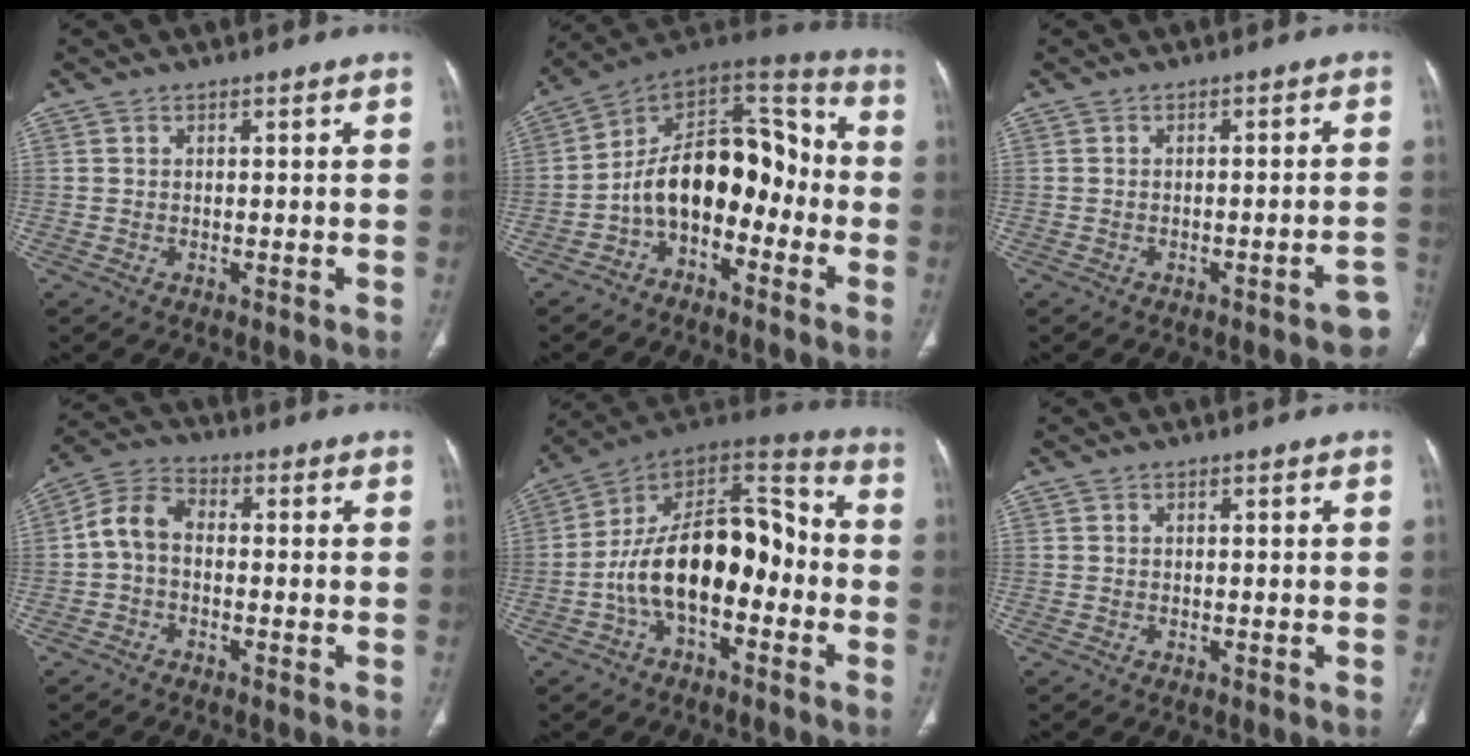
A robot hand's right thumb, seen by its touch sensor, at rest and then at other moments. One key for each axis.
{"total": 16.1, "fx": -4.6, "fy": 10.0, "fz": 11.8, "tx": -0.155, "ty": 0.096, "tz": -0.087}
{"total": 4.0, "fx": -2.7, "fy": 0.8, "fz": 2.9, "tx": -0.025, "ty": 0.021, "tz": -0.031}
{"total": 6.8, "fx": -0.6, "fy": 4.7, "fz": 4.9, "tx": -0.088, "ty": 0.023, "tz": -0.025}
{"total": 20.0, "fx": -4.1, "fy": 10.9, "fz": 16.3, "tx": -0.246, "ty": 0.069, "tz": -0.074}
{"total": 0.0}